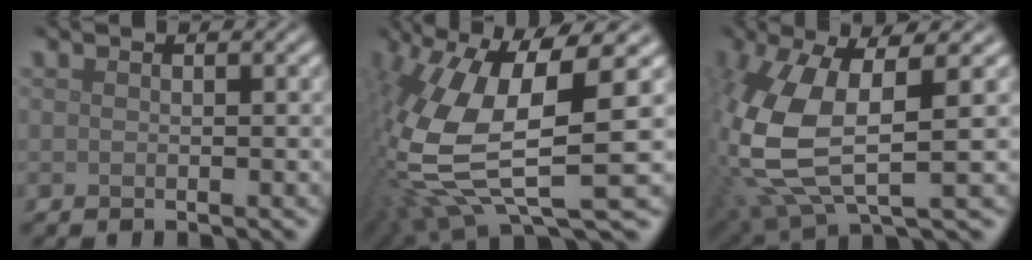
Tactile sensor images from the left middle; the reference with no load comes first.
{"total": 13.0, "force": [0.2, 4.7, 12.1], "torque": [-0.279, -0.027, 0.019]}
{"total": 10.5, "force": [0.8, 4.7, 9.4], "torque": [-0.231, -0.024, 0.023]}